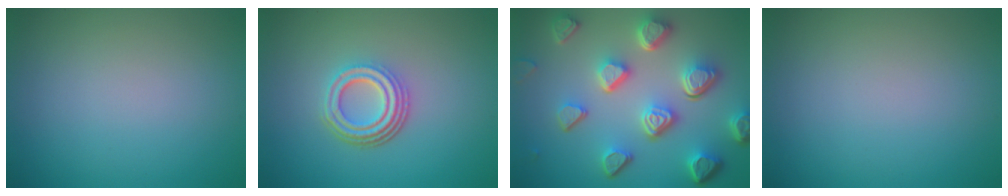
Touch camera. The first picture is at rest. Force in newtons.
{"total": 4.6, "press": 3.3, "slide": 3.2}
{"total": 7.6, "press": 5.6, "slide": 5.2}
{"total": 0.0}